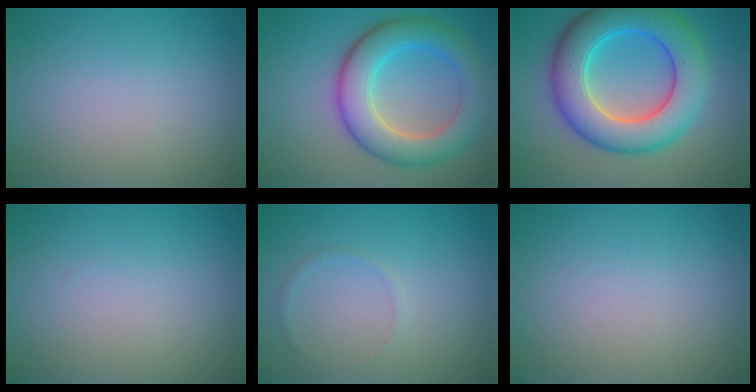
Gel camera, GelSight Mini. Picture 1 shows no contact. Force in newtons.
{"total": 7.3, "press": 7.3, "slide": 0.1}
{"total": 9.9, "press": 9.9, "slide": 0.1}
{"total": 0.0}
{"total": 0.6, "press": 0.6, "slide": 0.1}
{"total": 0.0}